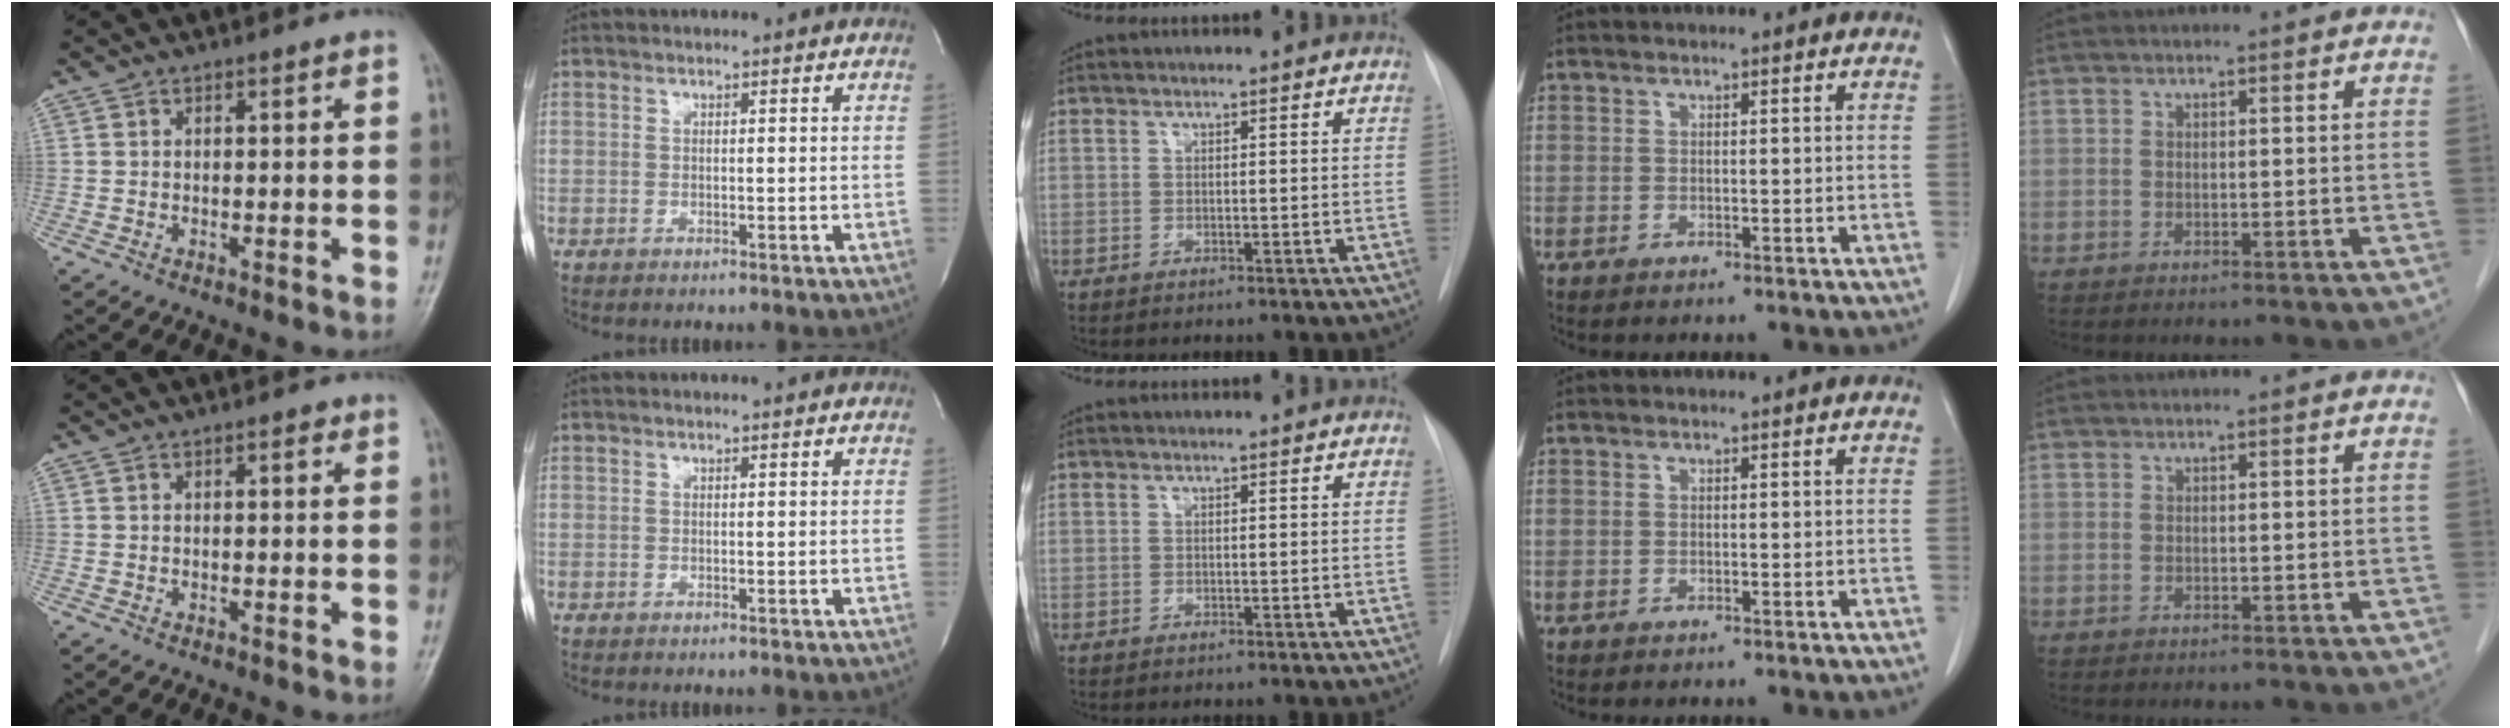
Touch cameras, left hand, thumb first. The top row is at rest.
{"thumb": {"total": 1.3, "force": [0.6, 0.6, 1.0], "torque": [-0.011, 0.001, 0.005]}, "index": {"total": 0.6, "force": [0.6, 0.1, 0.1], "torque": [-0.007, 0.004, 0.007]}}